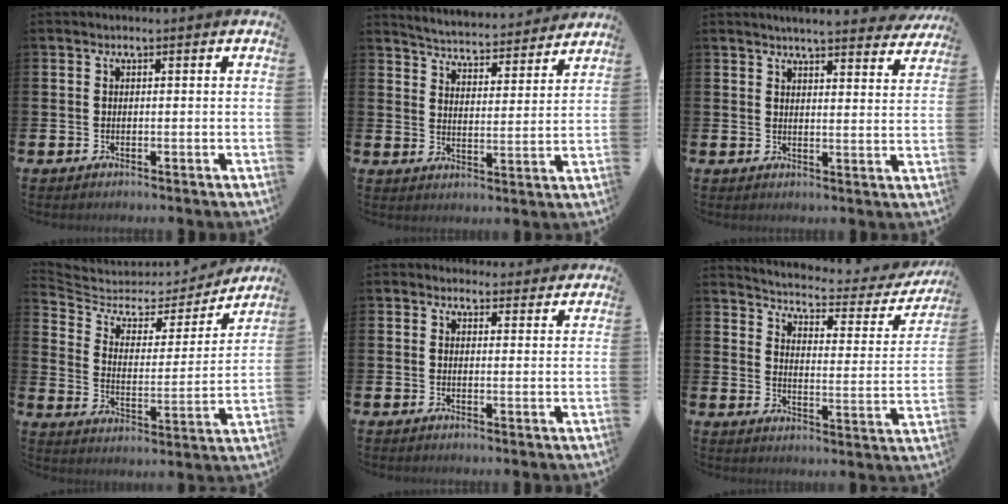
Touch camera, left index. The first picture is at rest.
{"total": 5.0, "force": [5.0, 0.5, 0.1], "torque": [-0.026, -0.045, 0.083]}
{"total": 4.8, "force": [4.6, 0.0, 1.2], "torque": [-0.020, -0.030, 0.078]}
{"total": 5.6, "force": [4.6, 2.8, 1.7], "torque": [-0.062, -0.036, 0.070]}
{"total": 2.5, "force": [2.4, 0.8, -0.1], "torque": [0.011, -0.013, 0.041]}
{"total": 4.4, "force": [4.1, 1.0, 1.4], "torque": [-0.043, -0.038, 0.059]}